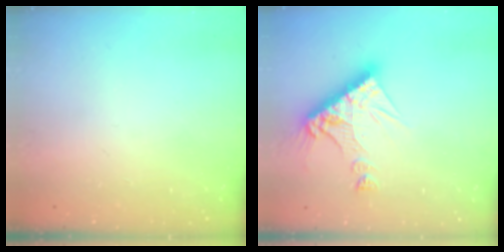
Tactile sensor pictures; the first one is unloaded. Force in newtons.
{"total": 13.9, "press": 13.9, "slide": 1.4}